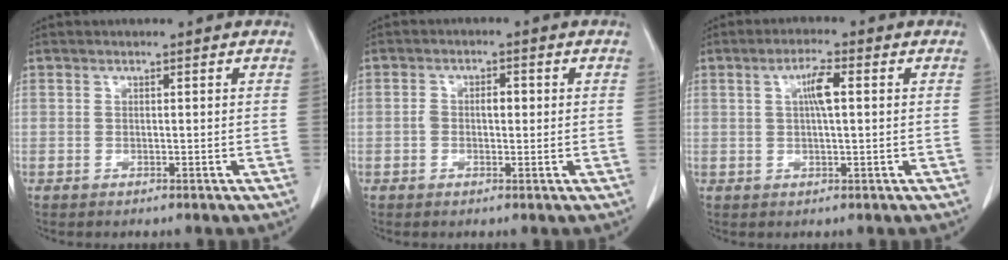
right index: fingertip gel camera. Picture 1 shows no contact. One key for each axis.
{"total": 3.0, "fx": 0.1, "fy": 1.7, "fz": 2.5, "tx": -0.046, "ty": 0.014, "tz": 0.005}
{"total": 4.0, "fx": 0.8, "fy": 0.5, "fz": 3.9, "tx": -0.072, "ty": 0.006, "tz": 0.014}